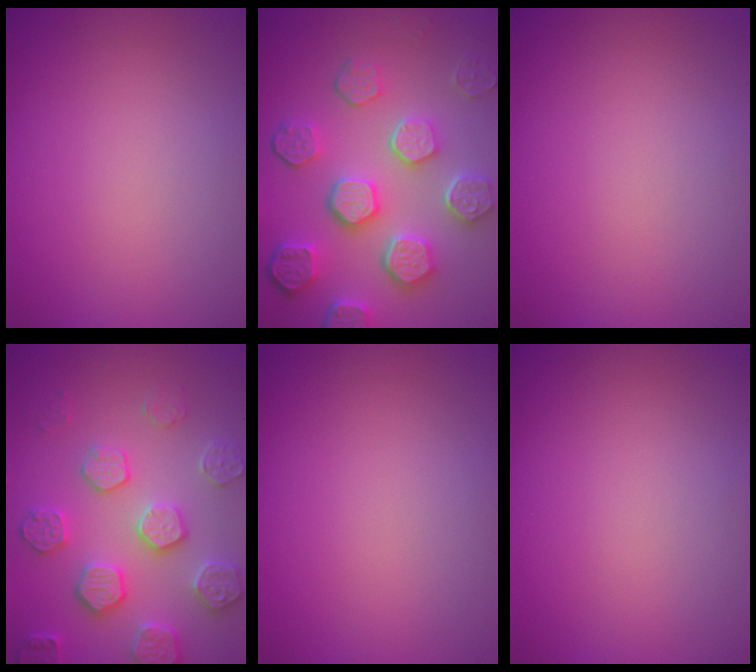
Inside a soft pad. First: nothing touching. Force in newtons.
{"total": 7.5, "press": 5.8, "slide": 4.7}
{"total": 0.0}
{"total": 4.9, "press": 4.9, "slide": 0.4}
{"total": 0.0}
{"total": 0.0}